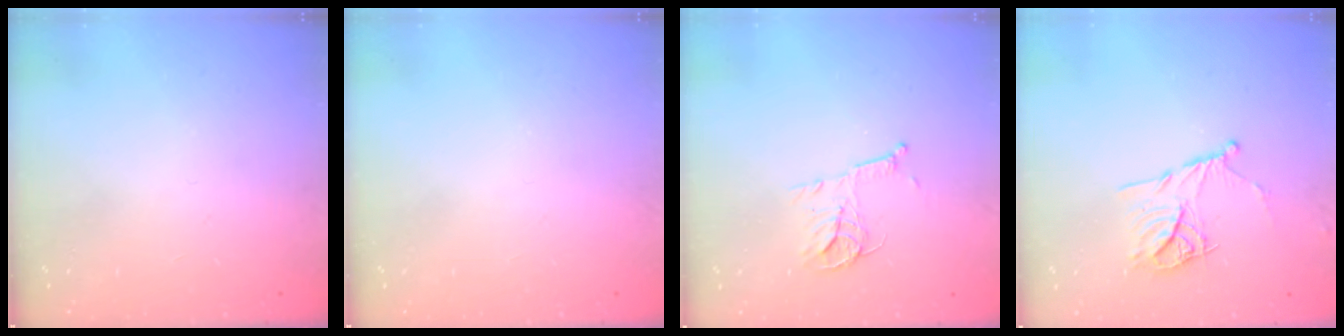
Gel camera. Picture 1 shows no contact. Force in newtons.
{"total": 0.0}
{"total": 8.0, "press": 8.0, "slide": 0.3}
{"total": 11.8, "press": 11.8, "slide": 0.9}